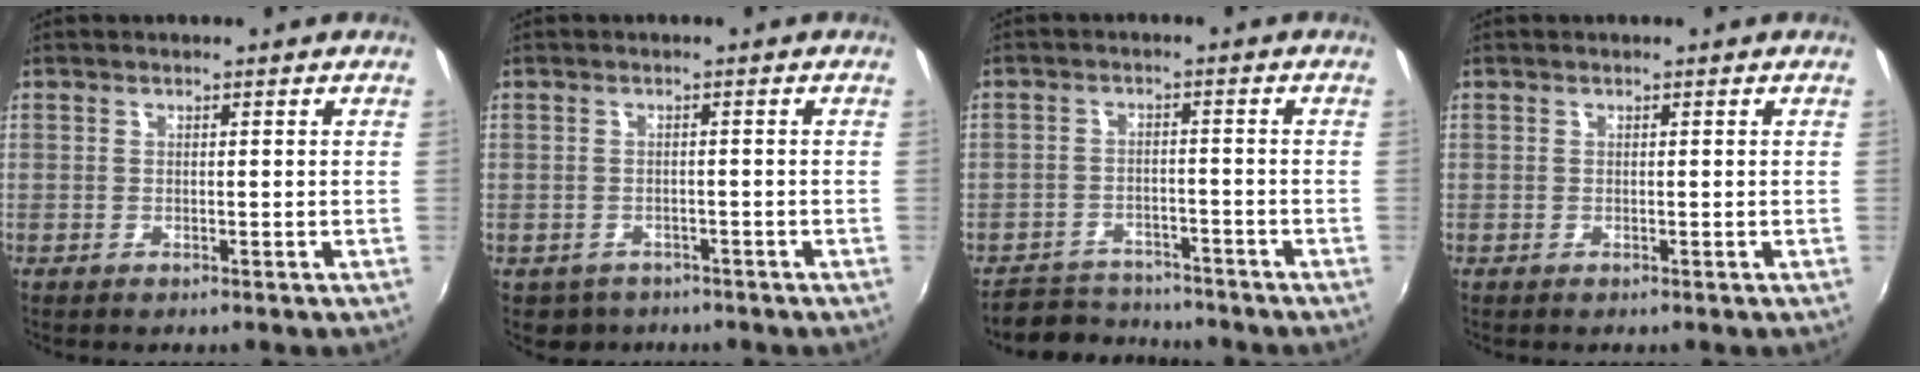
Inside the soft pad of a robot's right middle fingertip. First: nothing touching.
{"total": 3.1, "force": [-2.1, 2.3, 0.4], "torque": [-0.016, -0.005, -0.029]}
{"total": 7.3, "force": [-6.6, 3.1, 0.6], "torque": [-0.033, 0.013, -0.099]}
{"total": 0.0}